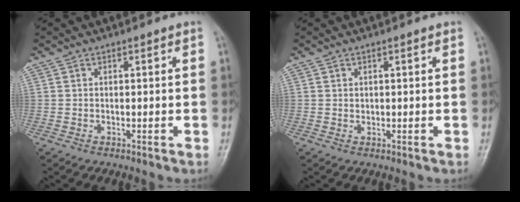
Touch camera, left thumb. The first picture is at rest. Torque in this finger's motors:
{"motor_torque": [-0.03, 0.02, 0.10, -0.01, 0.00]}